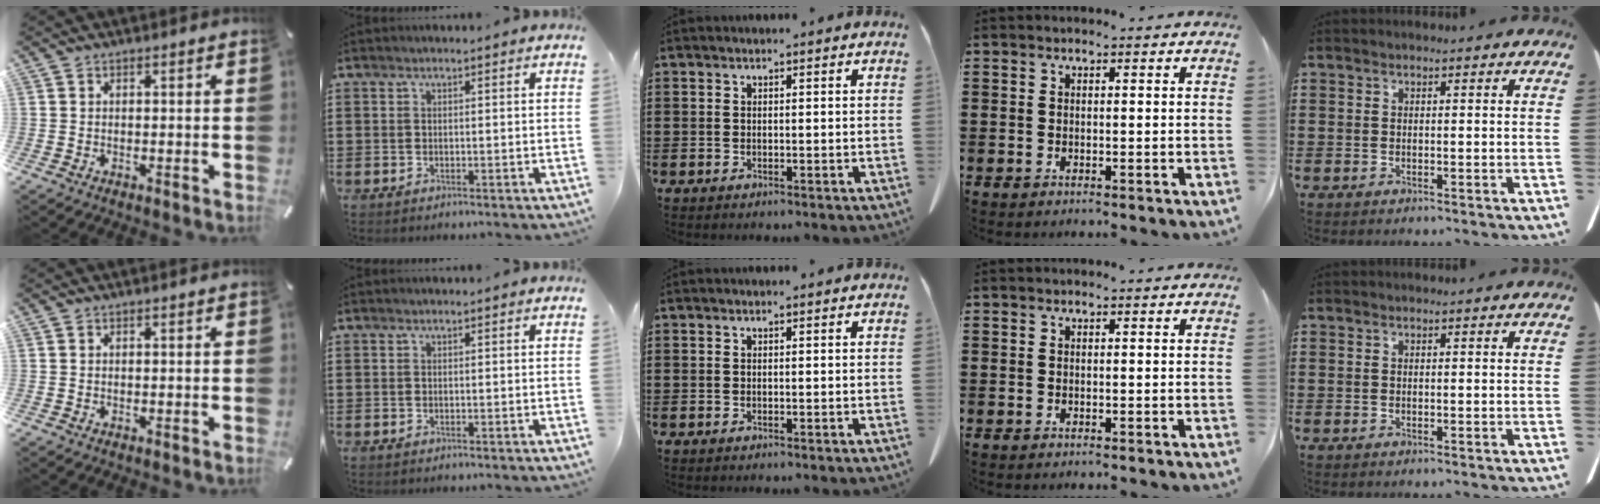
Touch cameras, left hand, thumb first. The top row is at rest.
{}